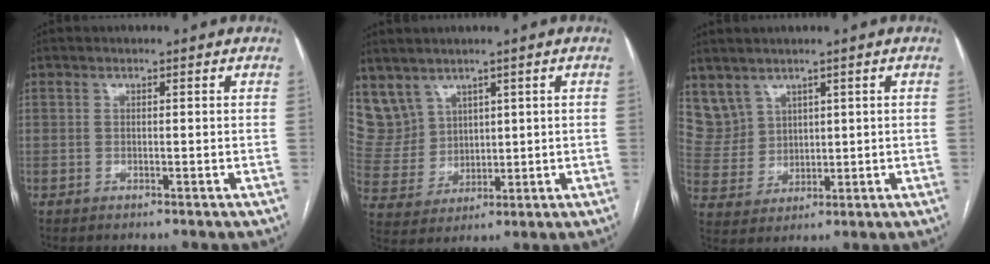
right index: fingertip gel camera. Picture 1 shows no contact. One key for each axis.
{"total": 7.9, "fx": 5.3, "fy": 5.8, "fz": 0.7, "tx": -0.031, "ty": 0.026, "tz": 0.129}
{"total": 6.5, "fx": 4.5, "fy": 4.6, "fz": 0.6, "tx": -0.023, "ty": 0.020, "tz": 0.111}